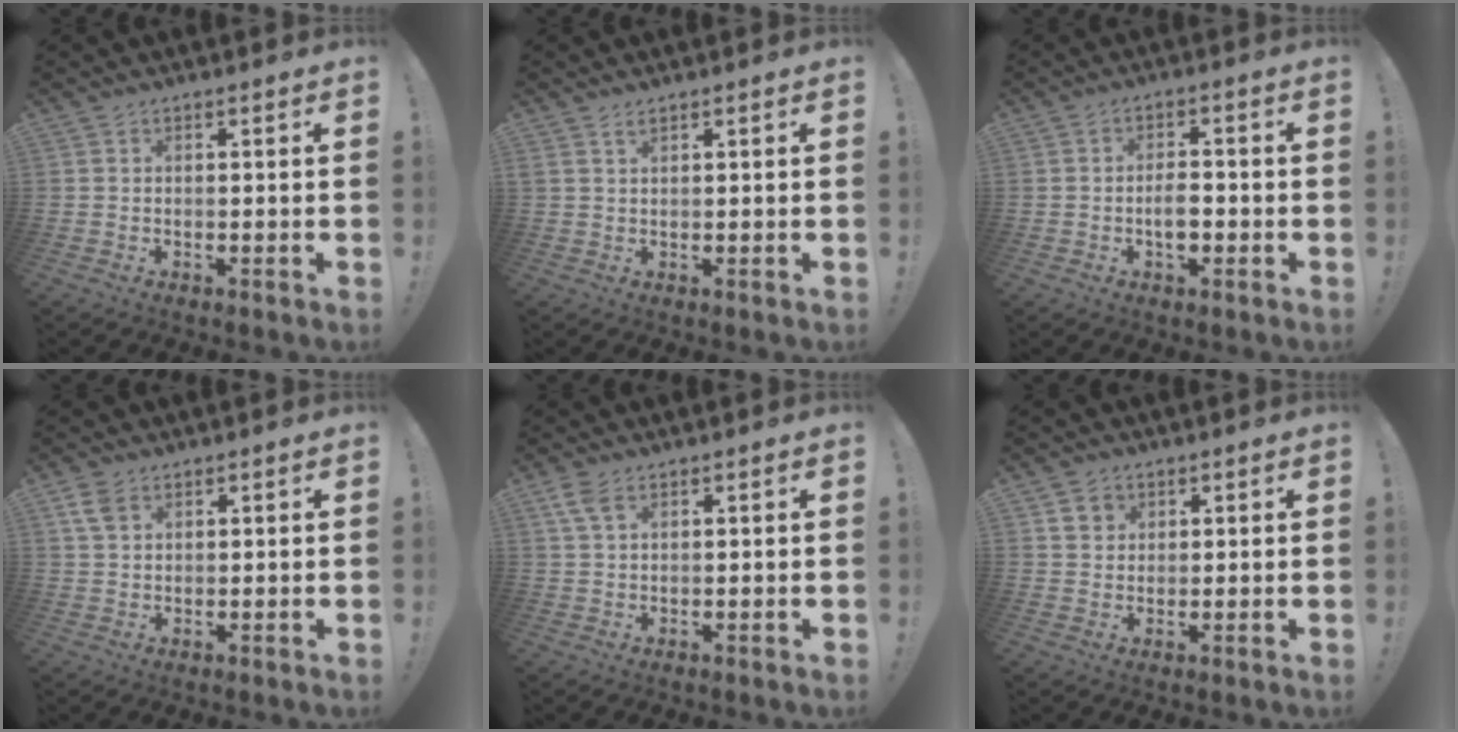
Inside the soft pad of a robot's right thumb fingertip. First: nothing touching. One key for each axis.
{"total": 1.7, "fx": 1.1, "fy": 0.4, "fz": 1.2, "tx": -0.025, "ty": 0.000, "tz": 0.019}
{"total": 4.8, "fx": -1.6, "fy": 3.2, "fz": 3.2, "tx": -0.037, "ty": 0.006, "tz": -0.029}
{"total": 4.7, "fx": 2.5, "fy": 2.9, "fz": 2.7, "tx": -0.046, "ty": -0.004, "tz": 0.048}
{"total": 4.5, "fx": 2.3, "fy": 2.4, "fz": 3.0, "tx": -0.060, "ty": -0.002, "tz": 0.045}
{"total": 4.1, "fx": 2.1, "fy": 3.3, "fz": 1.2, "tx": -0.015, "ty": -0.005, "tz": 0.039}